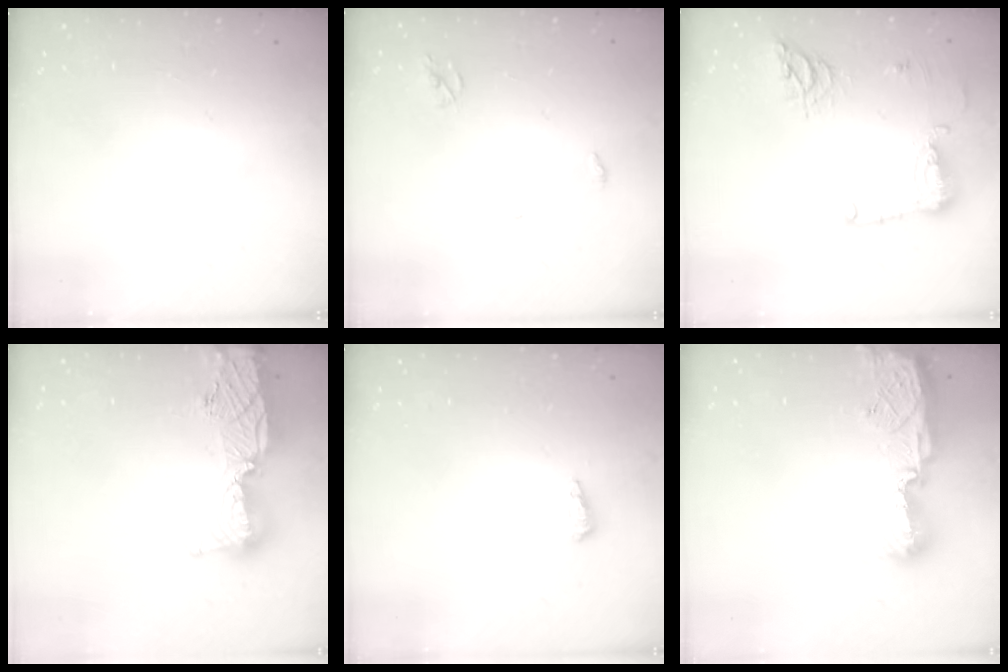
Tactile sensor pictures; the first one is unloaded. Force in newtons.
{"total": 2.6, "press": 2.6, "slide": 0.2}
{"total": 17.5, "press": 16.1, "slide": 6.9}
{"total": 17.0, "press": 16.3, "slide": 4.7}
{"total": 6.1, "press": 6.0, "slide": 1.0}
{"total": 11.6, "press": 11.5, "slide": 1.1}